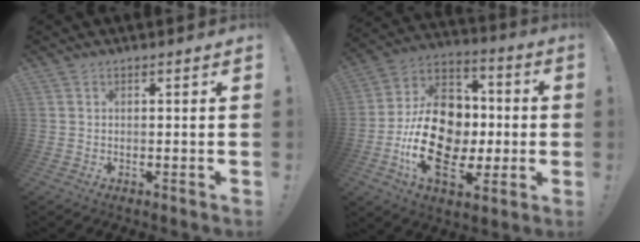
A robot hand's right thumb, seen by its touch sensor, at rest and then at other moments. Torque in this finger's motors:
{"motor_torque": [1.65, 2.15, 1.54, -1.24, 0.21]}